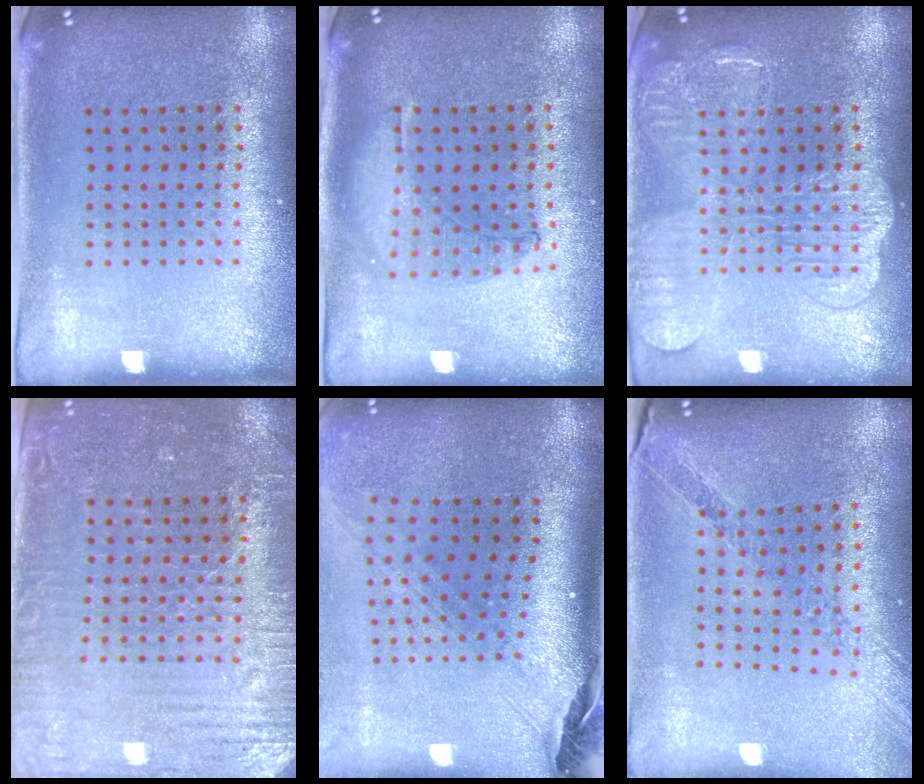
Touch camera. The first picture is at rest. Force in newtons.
{"total": 0.9, "press": 0.9, "slide": 0.2}
{"total": 4.0, "press": 3.9, "slide": 0.6}
{"total": 3.6, "press": 3.3, "slide": 1.4}
{"total": 2.9, "press": 2.2, "slide": 2.0}
{"total": 1.1, "press": 1.1, "slide": 0.1}